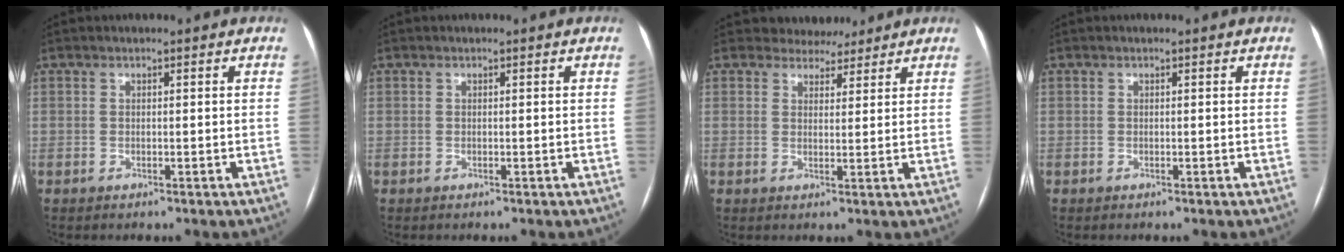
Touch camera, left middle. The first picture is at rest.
{"total": 0.0}
{"total": 4.5, "force": [4.0, 2.0, 0.3], "torque": [0.003, 0.003, 0.053]}
{"total": 0.0}